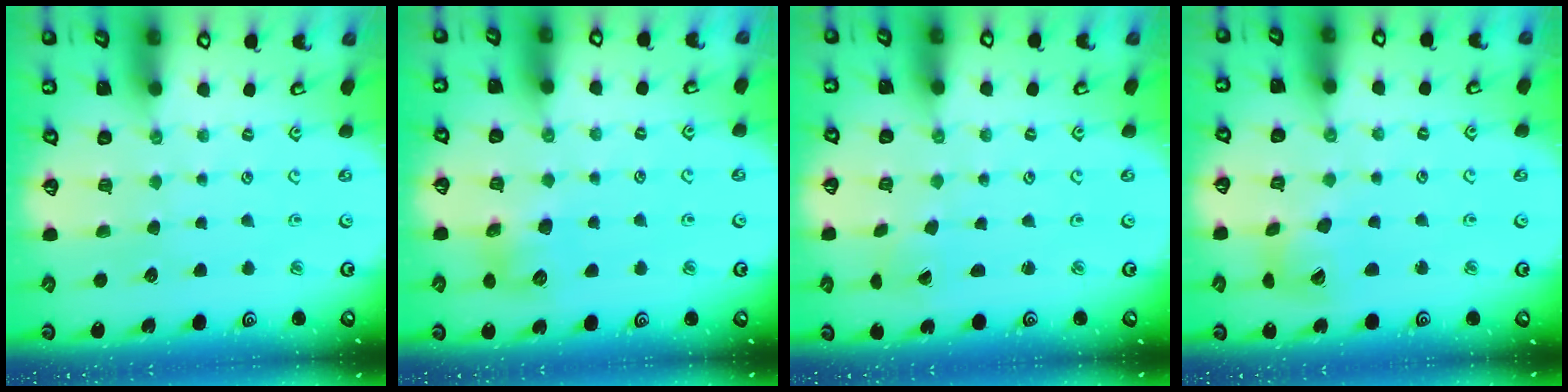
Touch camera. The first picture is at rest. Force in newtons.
{"total": 7.5, "press": 7.4, "slide": 0.6}
{"total": 0.6, "press": 0.3, "slide": 0.5}
{"total": 9.7, "press": 9.6, "slide": 1.3}